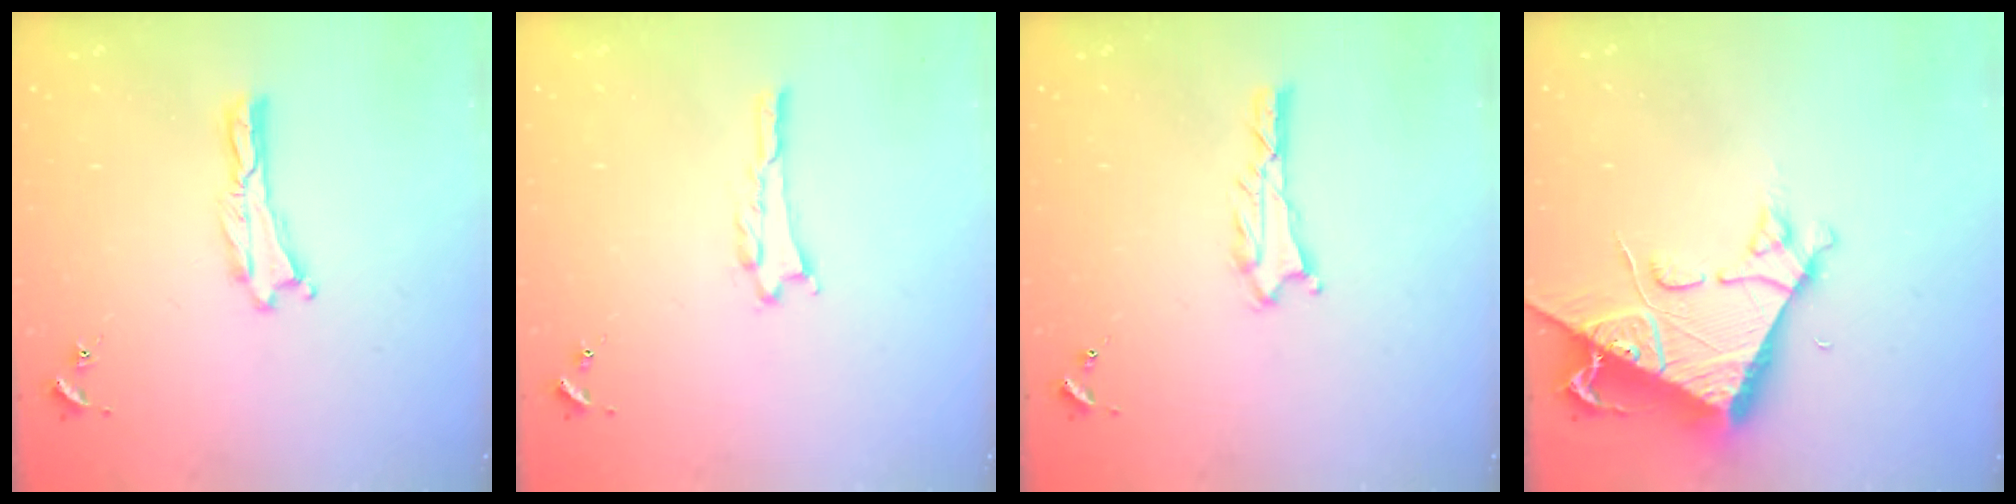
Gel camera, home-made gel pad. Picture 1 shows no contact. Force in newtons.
{"total": 0.6, "press": 0.6, "slide": 0.1}
{"total": 0.7, "press": 0.7, "slide": 0.1}
{"total": 8.5, "press": 8.4, "slide": 0.9}